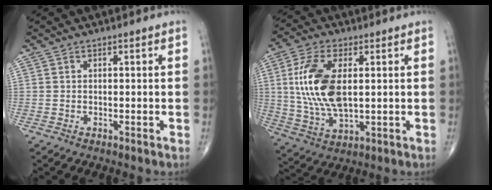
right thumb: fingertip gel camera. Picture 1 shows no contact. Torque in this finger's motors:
{"motor_torque": [-0.38, 1.18, 1.40, 0.30, 0.58]}